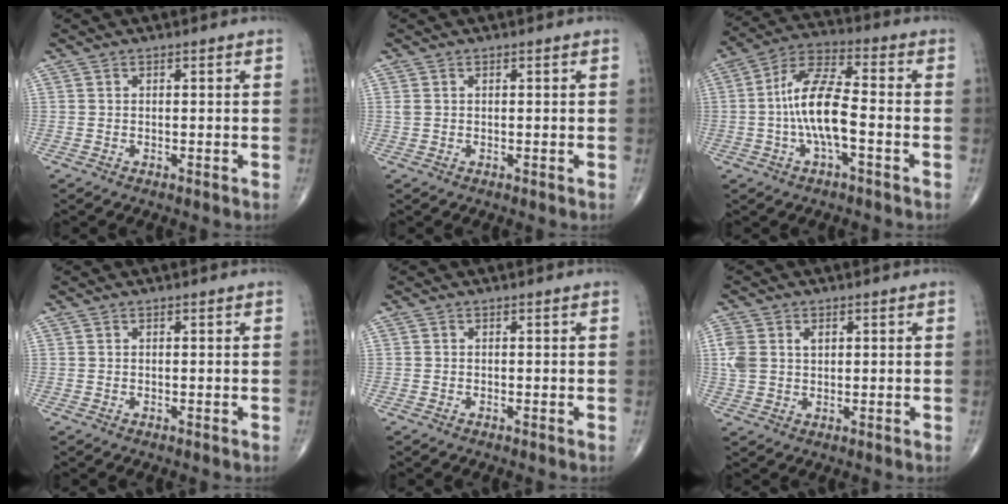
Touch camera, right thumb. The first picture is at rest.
{"total": 0.8, "force": [0.2, 0.5, 0.6], "torque": [-0.016, 0.009, 0.010]}
{"total": 12.0, "force": [-2.1, 4.1, 11.1], "torque": [-0.227, 0.037, -0.045]}
{"total": 0.0}
{"total": 0.0}
{"total": 5.5, "force": [1.2, 4.1, 3.5], "torque": [-0.078, 0.009, 0.029]}